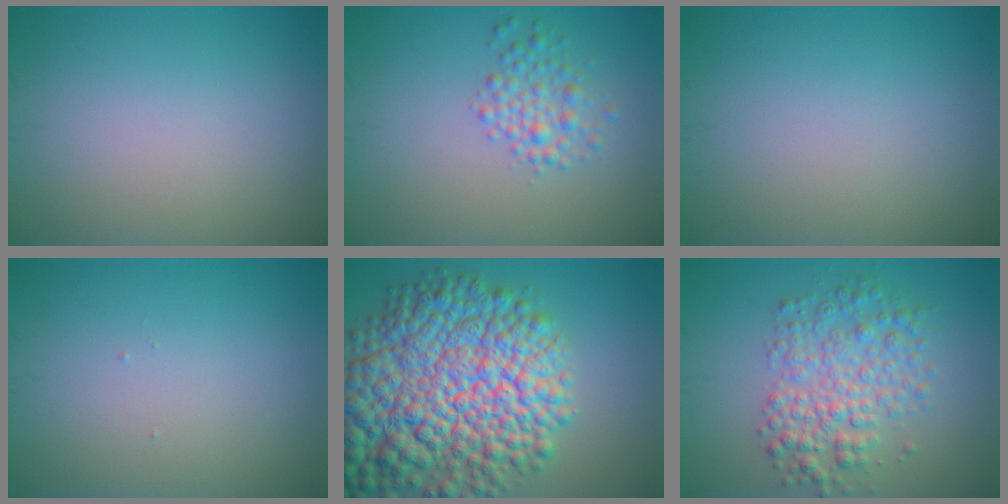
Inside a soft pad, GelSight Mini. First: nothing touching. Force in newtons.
{"total": 3.2, "press": 3.2, "slide": 0.0}
{"total": 0.0}
{"total": 0.0}
{"total": 15.2, "press": 15.2, "slide": 0.5}
{"total": 4.9, "press": 4.9, "slide": 0.1}